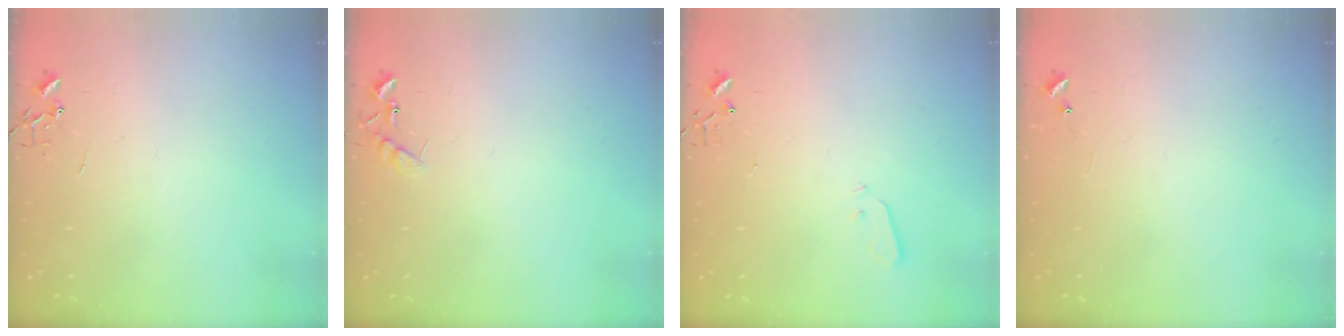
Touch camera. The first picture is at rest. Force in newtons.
{"total": 7.6, "press": 7.6, "slide": 0.7}
{"total": 3.0, "press": 3.0, "slide": 0.3}
{"total": 5.1, "press": 5.0, "slide": 0.3}